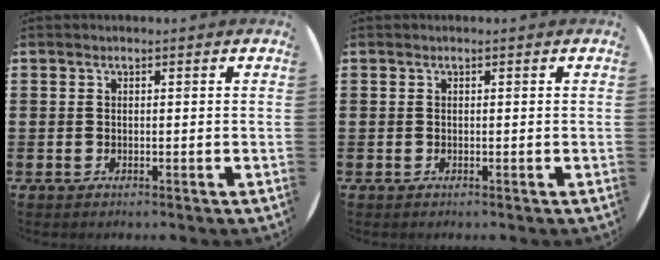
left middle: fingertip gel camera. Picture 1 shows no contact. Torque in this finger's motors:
{"motor_torque": [-0.03, 0.01, 0.01, -0.01]}